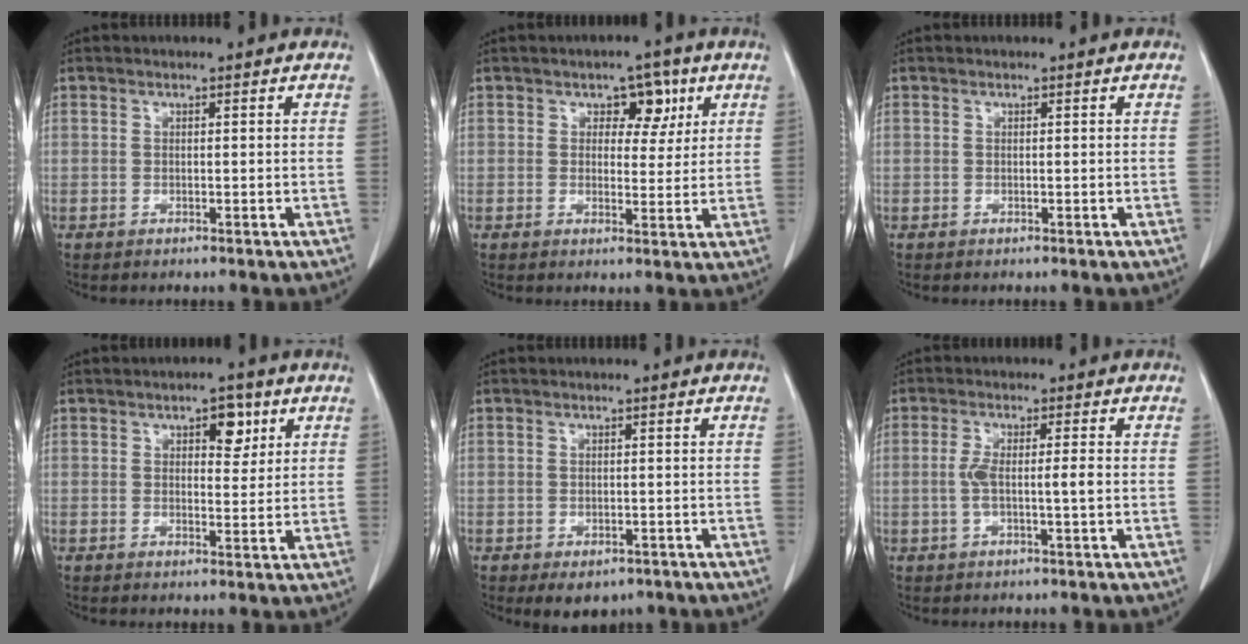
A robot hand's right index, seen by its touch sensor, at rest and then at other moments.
{"total": 4.8, "force": [2.1, 3.1, 3.0], "torque": [-0.029, 0.008, 0.028]}
{"total": 0.0}
{"total": 4.3, "force": [2.1, 2.1, 3.1], "torque": [-0.038, 0.003, 0.028]}
{"total": 3.9, "force": [-2.6, 2.5, 1.7], "torque": [-0.011, -0.001, -0.027]}
{"total": 4.0, "force": [-0.5, 0.2, 3.9], "torque": [-0.083, 0.006, -0.007]}